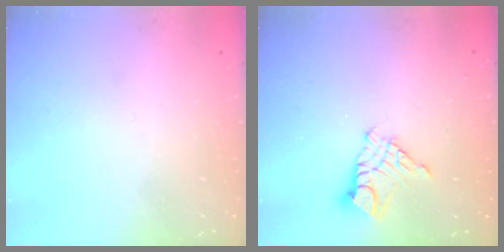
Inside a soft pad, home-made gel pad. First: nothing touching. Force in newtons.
{"total": 9.6, "press": 9.5, "slide": 0.9}